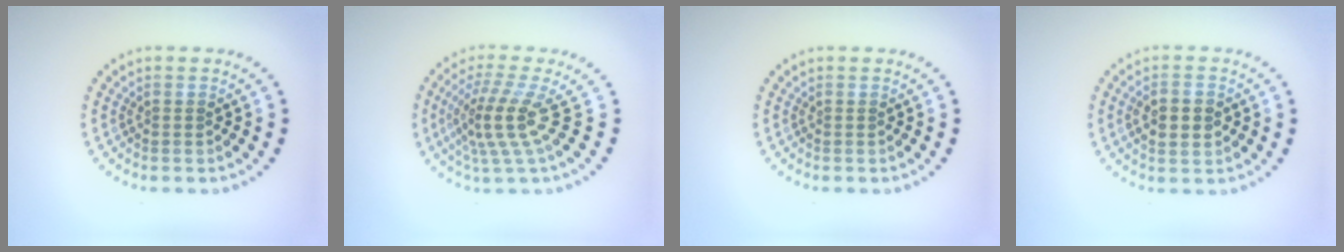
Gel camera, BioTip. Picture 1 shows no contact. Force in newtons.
{"total": 4.1, "press": 2.8, "slide": 3.1}
{"total": 0.0}
{"total": 3.0, "press": 3.0, "slide": 0.1}